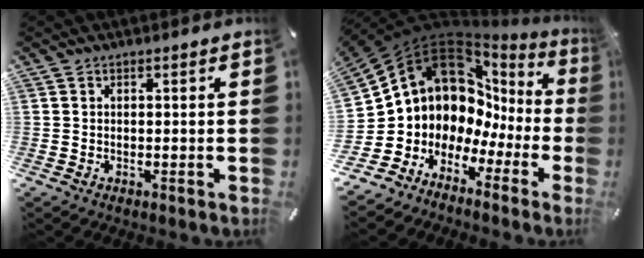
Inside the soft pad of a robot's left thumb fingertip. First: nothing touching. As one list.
[{"total": 10.3, "force": [6.7, 7.5, 2.4], "torque": [-0.061, -0.093, 0.128]}]